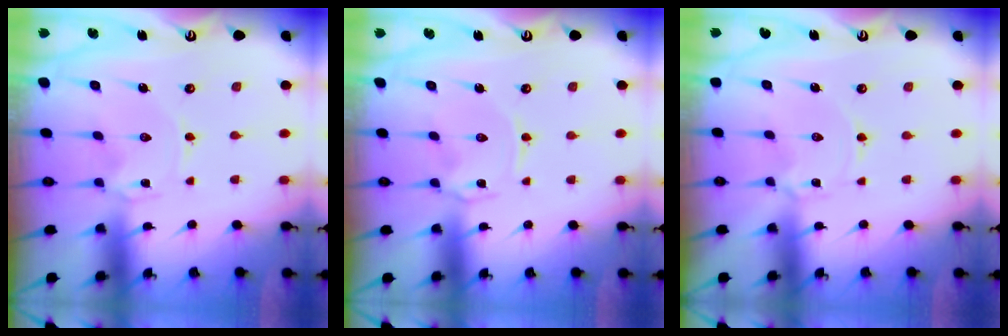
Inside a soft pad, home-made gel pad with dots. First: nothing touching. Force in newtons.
{"total": 0.6, "press": 0.6, "slide": 0.2}
{"total": 1.2, "press": 1.2, "slide": 0.3}